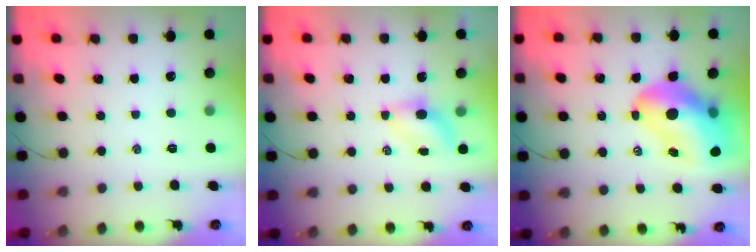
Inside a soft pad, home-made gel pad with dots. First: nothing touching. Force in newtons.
{"total": 4.3, "press": 4.2, "slide": 0.9}
{"total": 16.0, "press": 15.4, "slide": 4.6}